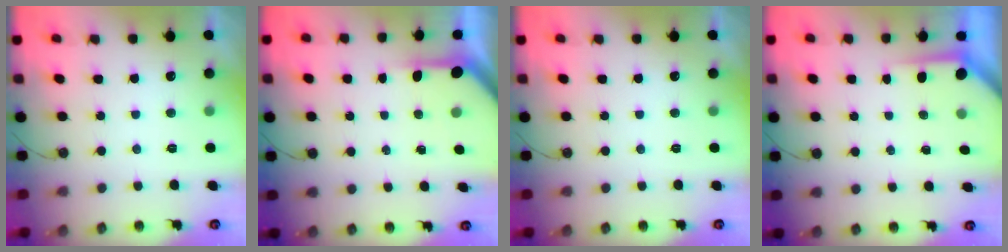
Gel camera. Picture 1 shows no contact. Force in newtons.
{"total": 4.0, "press": 4.0, "slide": 0.3}
{"total": 0.0}
{"total": 3.5, "press": 3.5, "slide": 0.3}